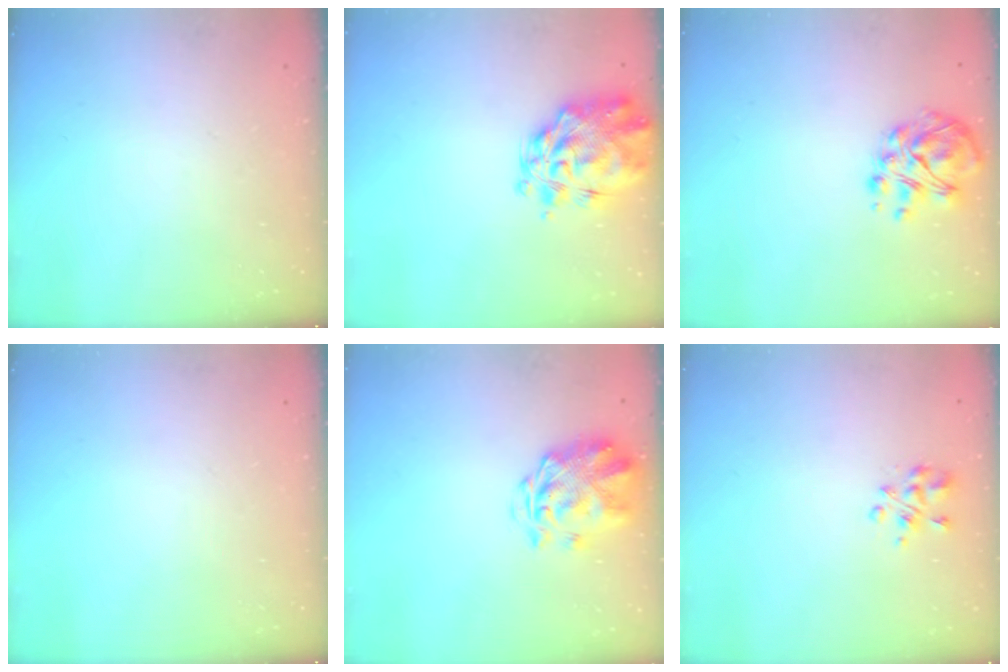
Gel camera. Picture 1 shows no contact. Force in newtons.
{"total": 7.9, "press": 7.4, "slide": 2.8}
{"total": 8.6, "press": 8.4, "slide": 1.4}
{"total": 0.0}
{"total": 3.1, "press": 2.7, "slide": 1.5}
{"total": 3.9, "press": 3.9, "slide": 0.4}